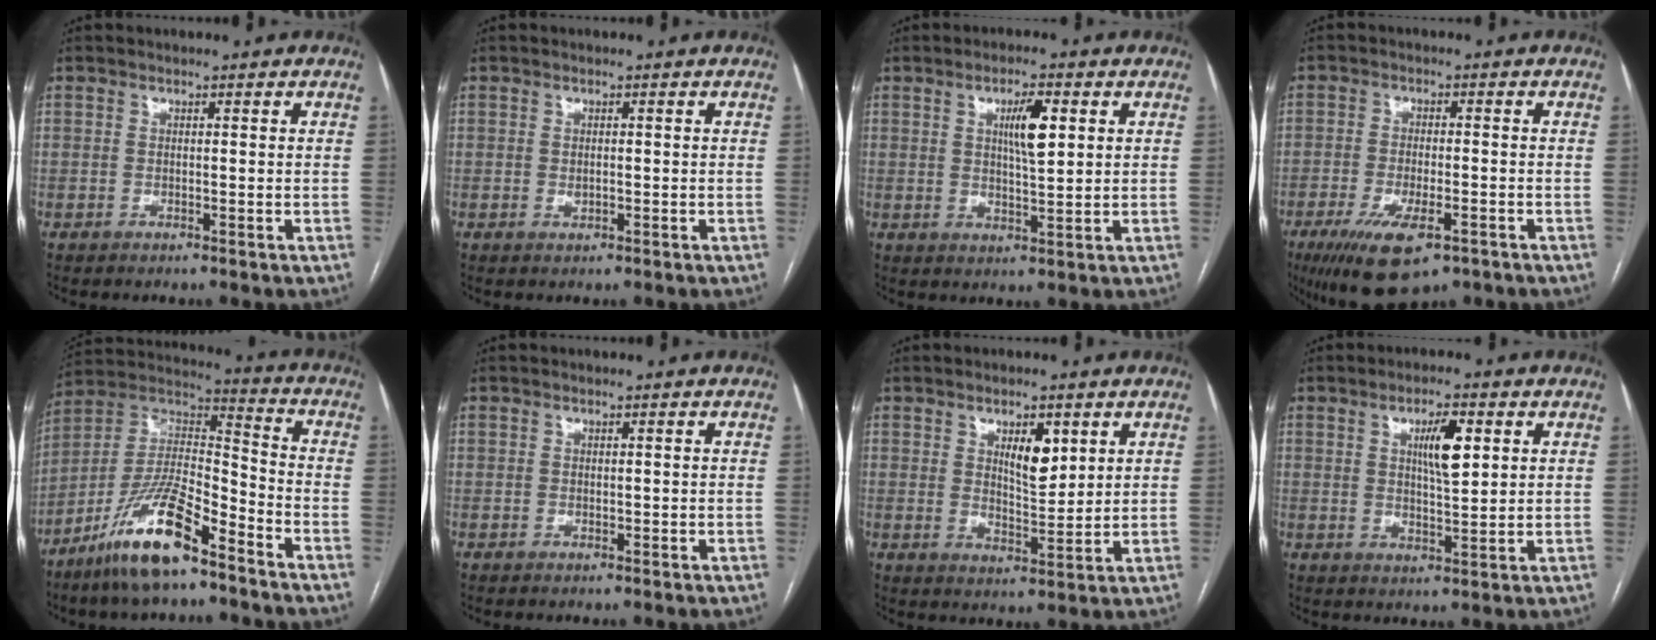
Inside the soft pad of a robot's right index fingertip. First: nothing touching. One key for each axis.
{"total": 1.0, "fx": 0.0, "fy": 0.5, "fz": 0.8, "tx": -0.017, "ty": -0.002, "tz": 0.002}
{"total": 5.6, "fx": 1.8, "fy": 1.0, "fz": 5.2, "tx": -0.091, "ty": 0.003, "tz": 0.032}
{"total": 10.5, "fx": -6.1, "fy": 3.4, "fz": 7.8, "tx": -0.143, "ty": -0.021, "tz": -0.097}
{"total": 15.3, "fx": -10.1, "fy": 3.1, "fz": 11.0, "tx": -0.218, "ty": 0.005, "tz": -0.186}
{"total": 0.0}
{"total": 5.6, "fx": 2.5, "fy": 2.0, "fz": 4.6, "tx": -0.078, "ty": -0.005, "tz": 0.047}
{"total": 6.0, "fx": 2.0, "fy": 1.3, "fz": 5.4, "tx": -0.094, "ty": 0.004, "tz": 0.036}